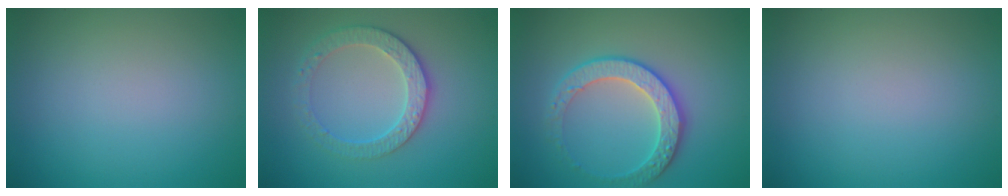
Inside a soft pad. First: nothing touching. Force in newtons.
{"total": 3.3, "press": 3.1, "slide": 1.2}
{"total": 3.7, "press": 3.6, "slide": 0.9}
{"total": 0.0}